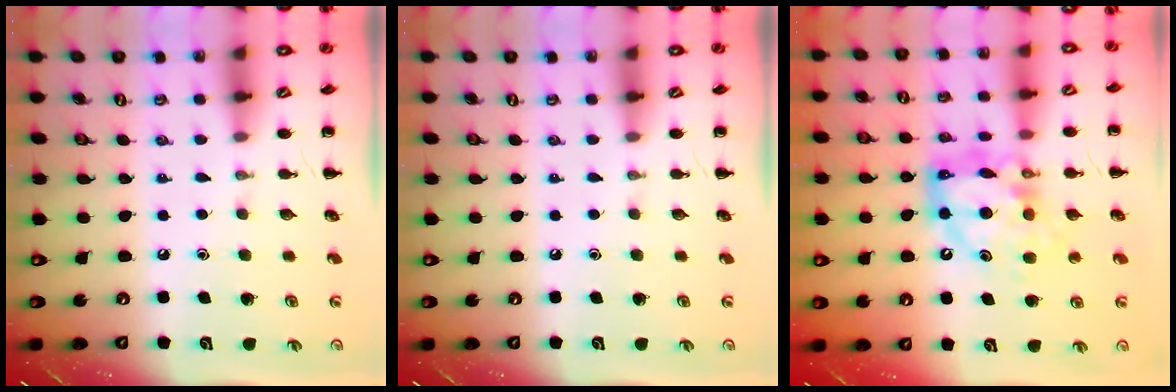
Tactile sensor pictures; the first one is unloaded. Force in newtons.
{"total": 0.0}
{"total": 12.6, "press": 12.0, "slide": 3.8}